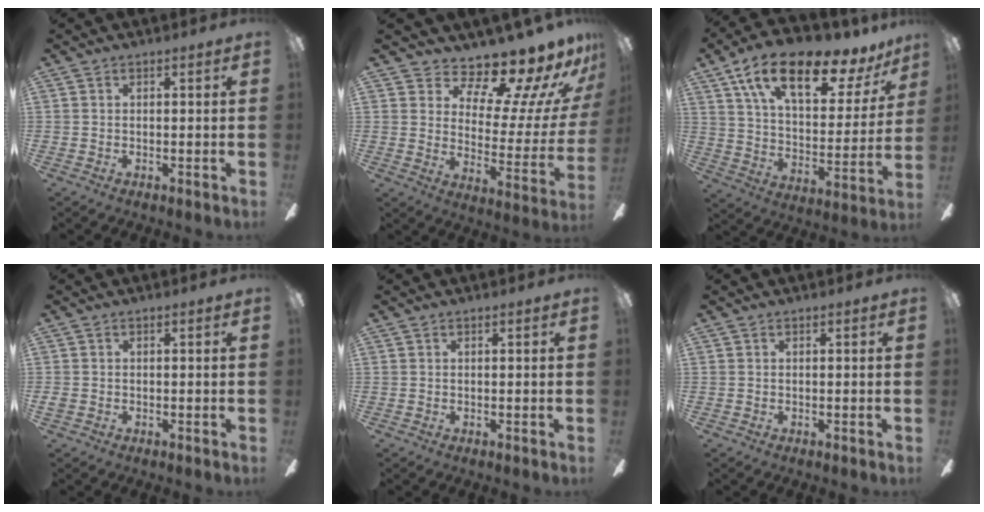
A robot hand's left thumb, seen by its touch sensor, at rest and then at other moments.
{"total": 14.3, "force": [11.9, 4.3, 6.8], "torque": [-0.103, -0.108, 0.197]}
{"total": 20.6, "force": [13.4, 8.2, 13.3], "torque": [-0.222, -0.075, 0.227]}
{"total": 1.2, "force": [-0.4, 0.8, 0.8], "torque": [-0.012, 0.004, -0.007]}
{"total": 0.7, "force": [0.2, 0.1, 0.6], "torque": [-0.013, 0.001, 0.004]}
{"total": 0.0}